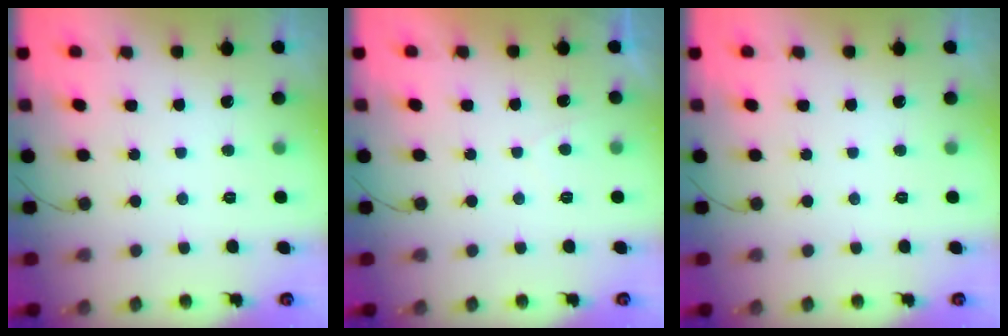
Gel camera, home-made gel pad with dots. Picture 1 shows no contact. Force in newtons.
{"total": 0.9, "press": 0.7, "slide": 0.5}
{"total": 0.0}